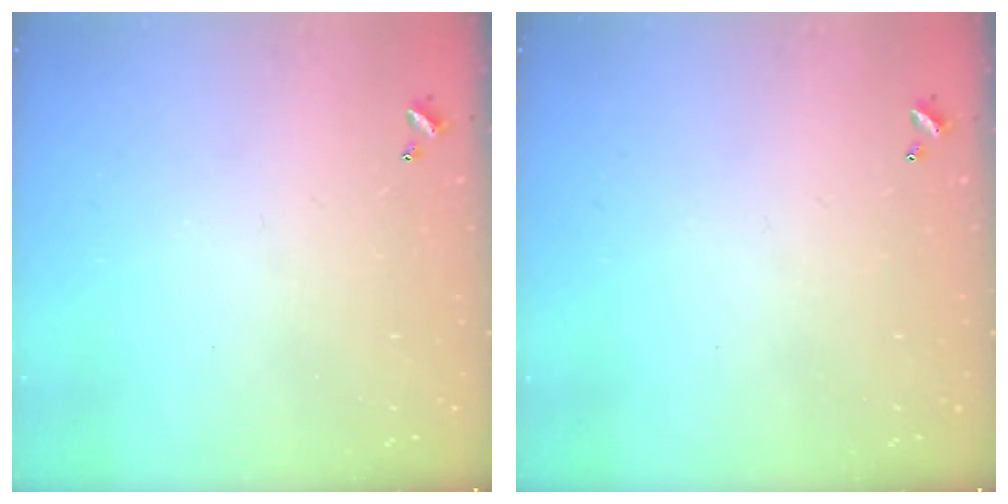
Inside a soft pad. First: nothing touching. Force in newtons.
{"total": 0.0}